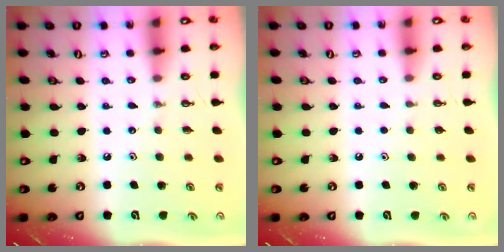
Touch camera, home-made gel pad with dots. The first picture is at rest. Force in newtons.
{"total": 0.9, "press": 0.1, "slide": 0.9}